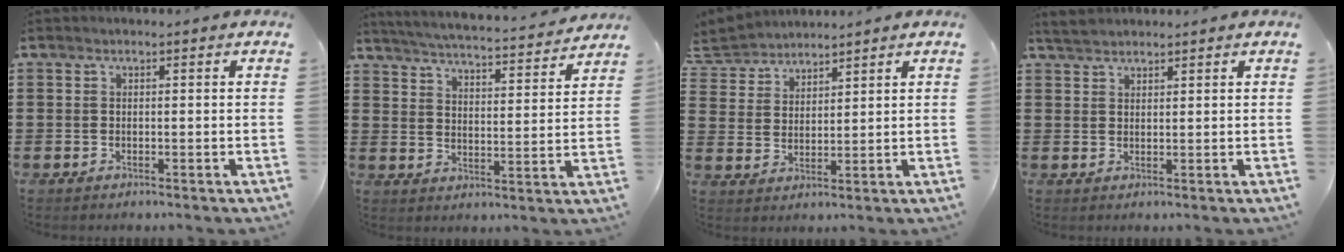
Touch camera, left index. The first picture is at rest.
{"total": 4.2, "force": [4.1, -0.5, 0.9], "torque": [-0.039, -0.038, 0.064]}
{"total": 4.3, "force": [4.0, 1.5, -0.5], "torque": [-0.016, -0.018, 0.073]}
{"total": 2.3, "force": [2.2, 0.6, 0.6], "torque": [-0.019, 0.004, 0.043]}